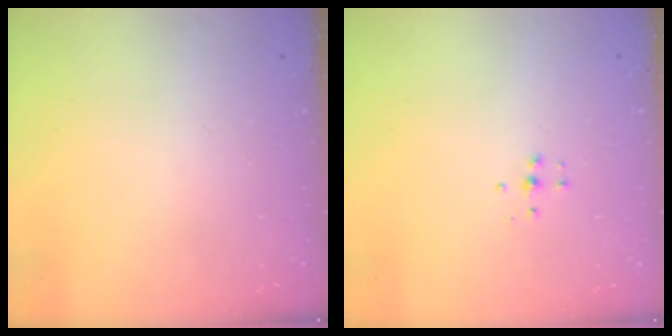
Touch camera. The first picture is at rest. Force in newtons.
{"total": 3.8, "press": 3.8, "slide": 0.3}